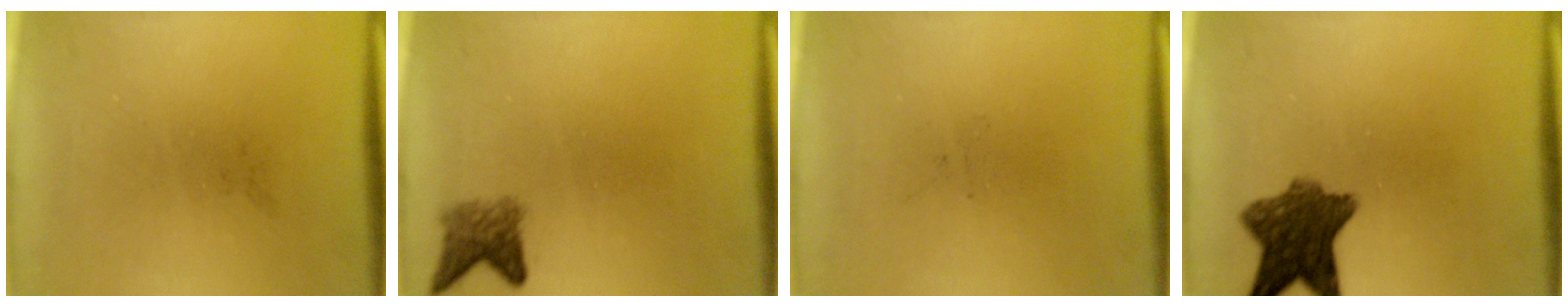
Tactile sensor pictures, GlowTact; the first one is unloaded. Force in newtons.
{"total": 2.8}
{"total": 0.0}
{"total": 8.6}